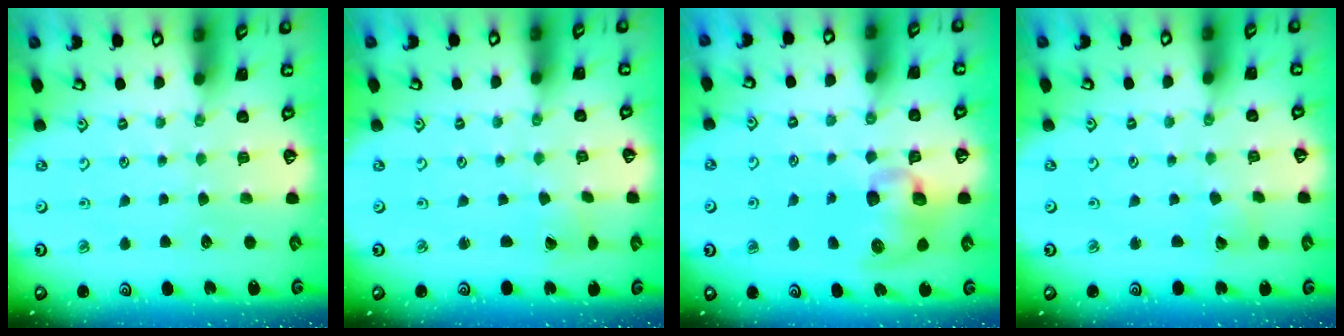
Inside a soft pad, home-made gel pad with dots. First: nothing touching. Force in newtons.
{"total": 1.2, "press": 1.2, "slide": 0.1}
{"total": 12.3, "press": 12.2, "slide": 1.7}
{"total": 3.9, "press": 3.9, "slide": 0.3}